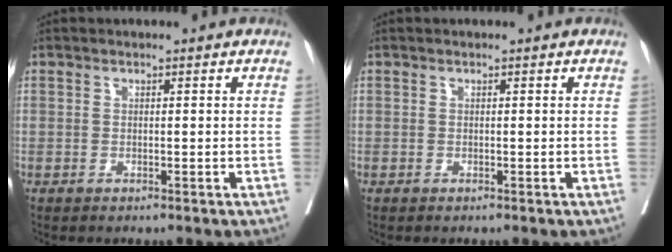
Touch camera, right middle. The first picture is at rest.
{"total": 0.0}